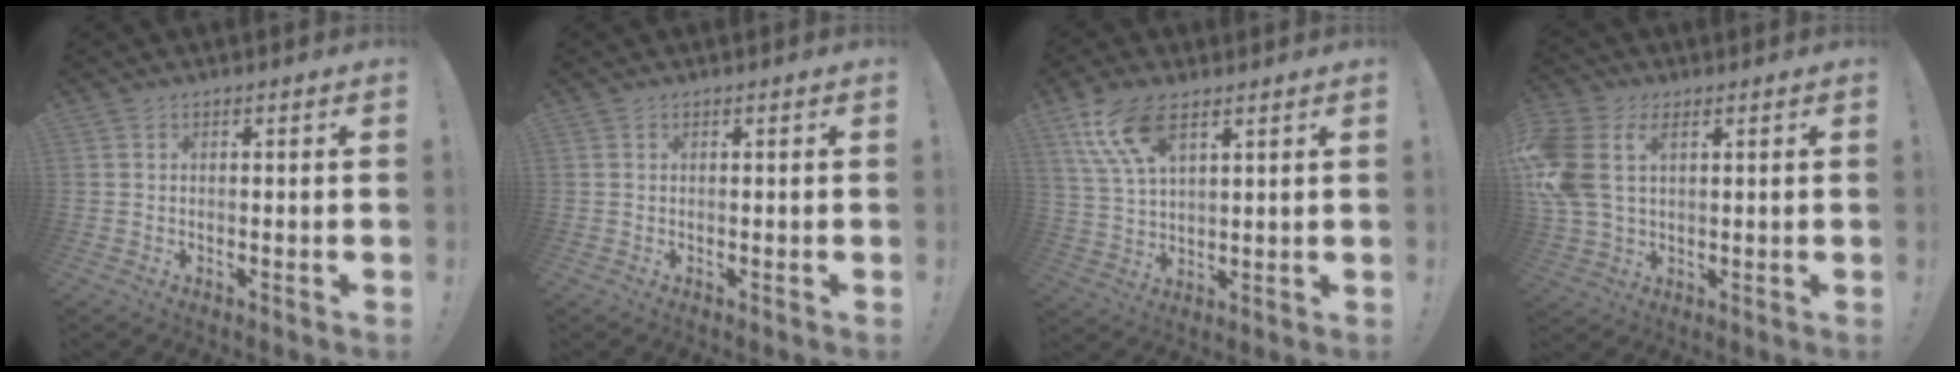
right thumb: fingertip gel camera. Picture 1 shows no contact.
{"total": 0.0}
{"total": 12.3, "force": [6.8, 5.4, 8.6], "torque": [-0.163, -0.021, 0.129]}
{"total": 12.2, "force": [3.8, 7.9, 8.5], "torque": [-0.192, -0.010, 0.072]}